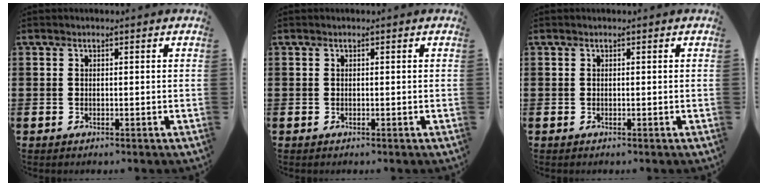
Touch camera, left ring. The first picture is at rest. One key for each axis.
{"total": 0.0}
{"total": 0.0}